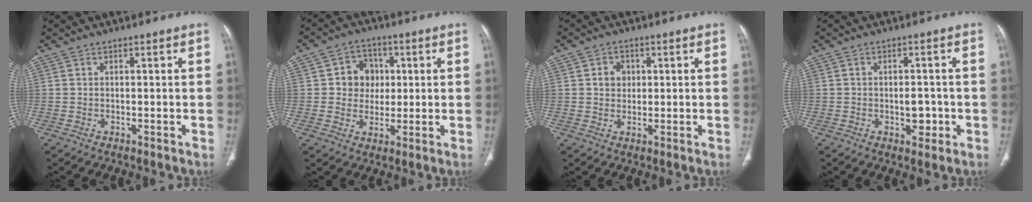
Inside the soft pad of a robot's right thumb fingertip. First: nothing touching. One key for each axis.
{"total": 7.6, "fx": 1.1, "fy": 6.8, "fz": 3.3, "tx": -0.004, "ty": 0.006, "tz": 0.013}
{"total": 3.5, "fx": 0.8, "fy": 3.0, "fz": 1.7, "tx": -0.007, "ty": 0.001, "tz": 0.012}
{"total": 3.9, "fx": -1.0, "fy": 2.4, "fz": 2.9, "tx": -0.021, "ty": 0.005, "tz": -0.008}